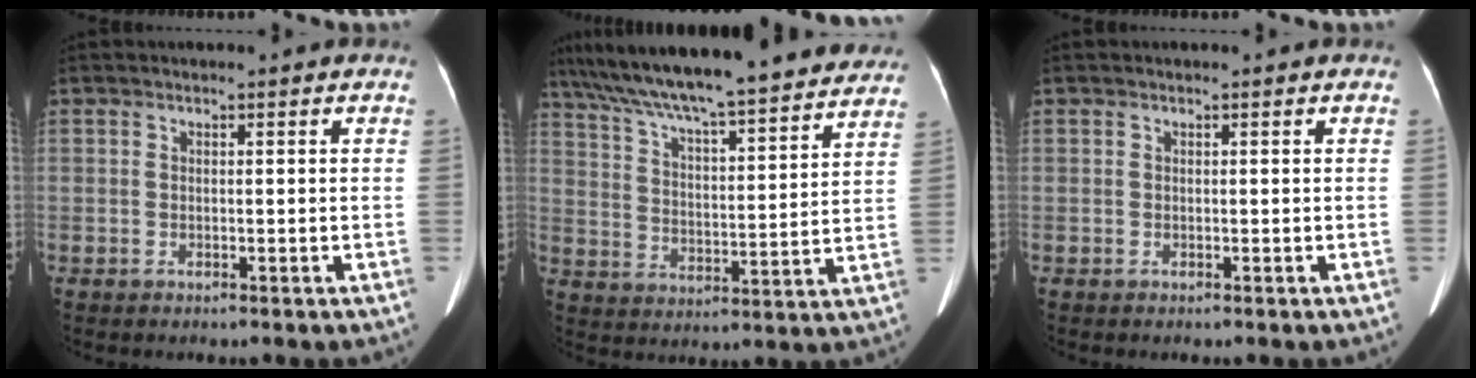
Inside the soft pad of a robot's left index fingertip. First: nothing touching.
{"total": 27.9, "force": [24.6, 3.4, 12.7], "torque": [-0.210, -0.002, 0.336]}
{"total": 0.0}